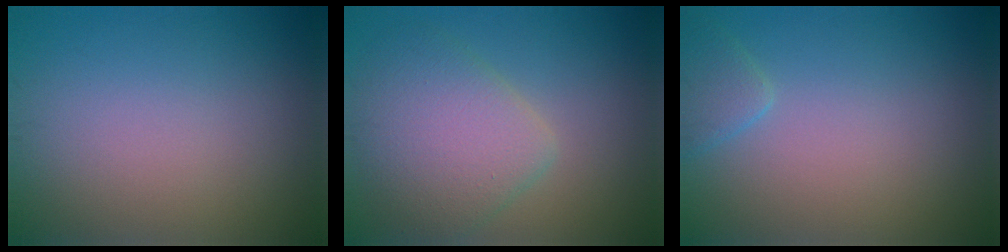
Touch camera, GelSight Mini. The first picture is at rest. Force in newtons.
{"total": 5.9, "press": 5.9, "slide": 0.4}
{"total": 1.7, "press": 1.7, "slide": 0.2}